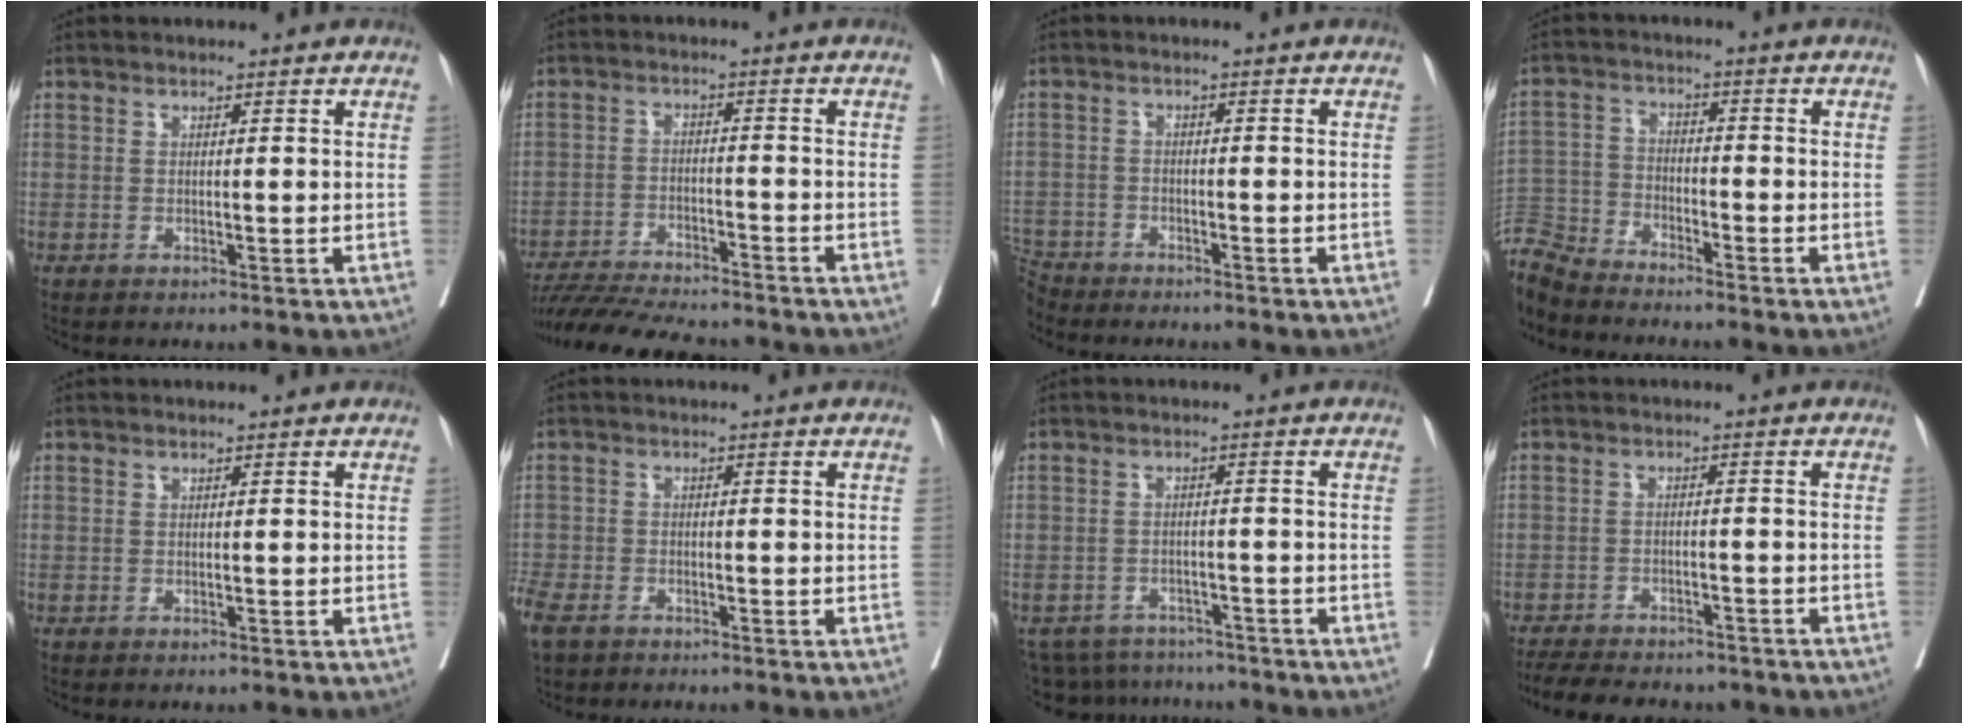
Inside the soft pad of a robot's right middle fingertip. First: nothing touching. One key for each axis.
{"total": 14.1, "fx": -12.9, "fy": 1.6, "fz": 5.5, "tx": -0.091, "ty": -0.011, "tz": -0.199}
{"total": 4.7, "fx": -4.6, "fy": 1.0, "fz": -0.3, "tx": 0.008, "ty": -0.010, "tz": -0.089}
{"total": 8.1, "fx": -8.1, "fy": 0.4, "fz": 1.0, "tx": -0.022, "ty": 0.000, "tz": -0.159}
{"total": 0.0}
{"total": 7.0, "fx": -4.8, "fy": 3.6, "fz": 3.6, "tx": -0.094, "ty": -0.011, "tz": -0.087}
{"total": 8.6, "fx": -8.0, "fy": 3.1, "fz": 0.7, "tx": -0.009, "ty": 0.006, "tz": -0.107}
{"total": 15.7, "fx": -13.5, "fy": 4.8, "fz": 6.4, "tx": -0.138, "ty": -0.010, "tz": -0.177}